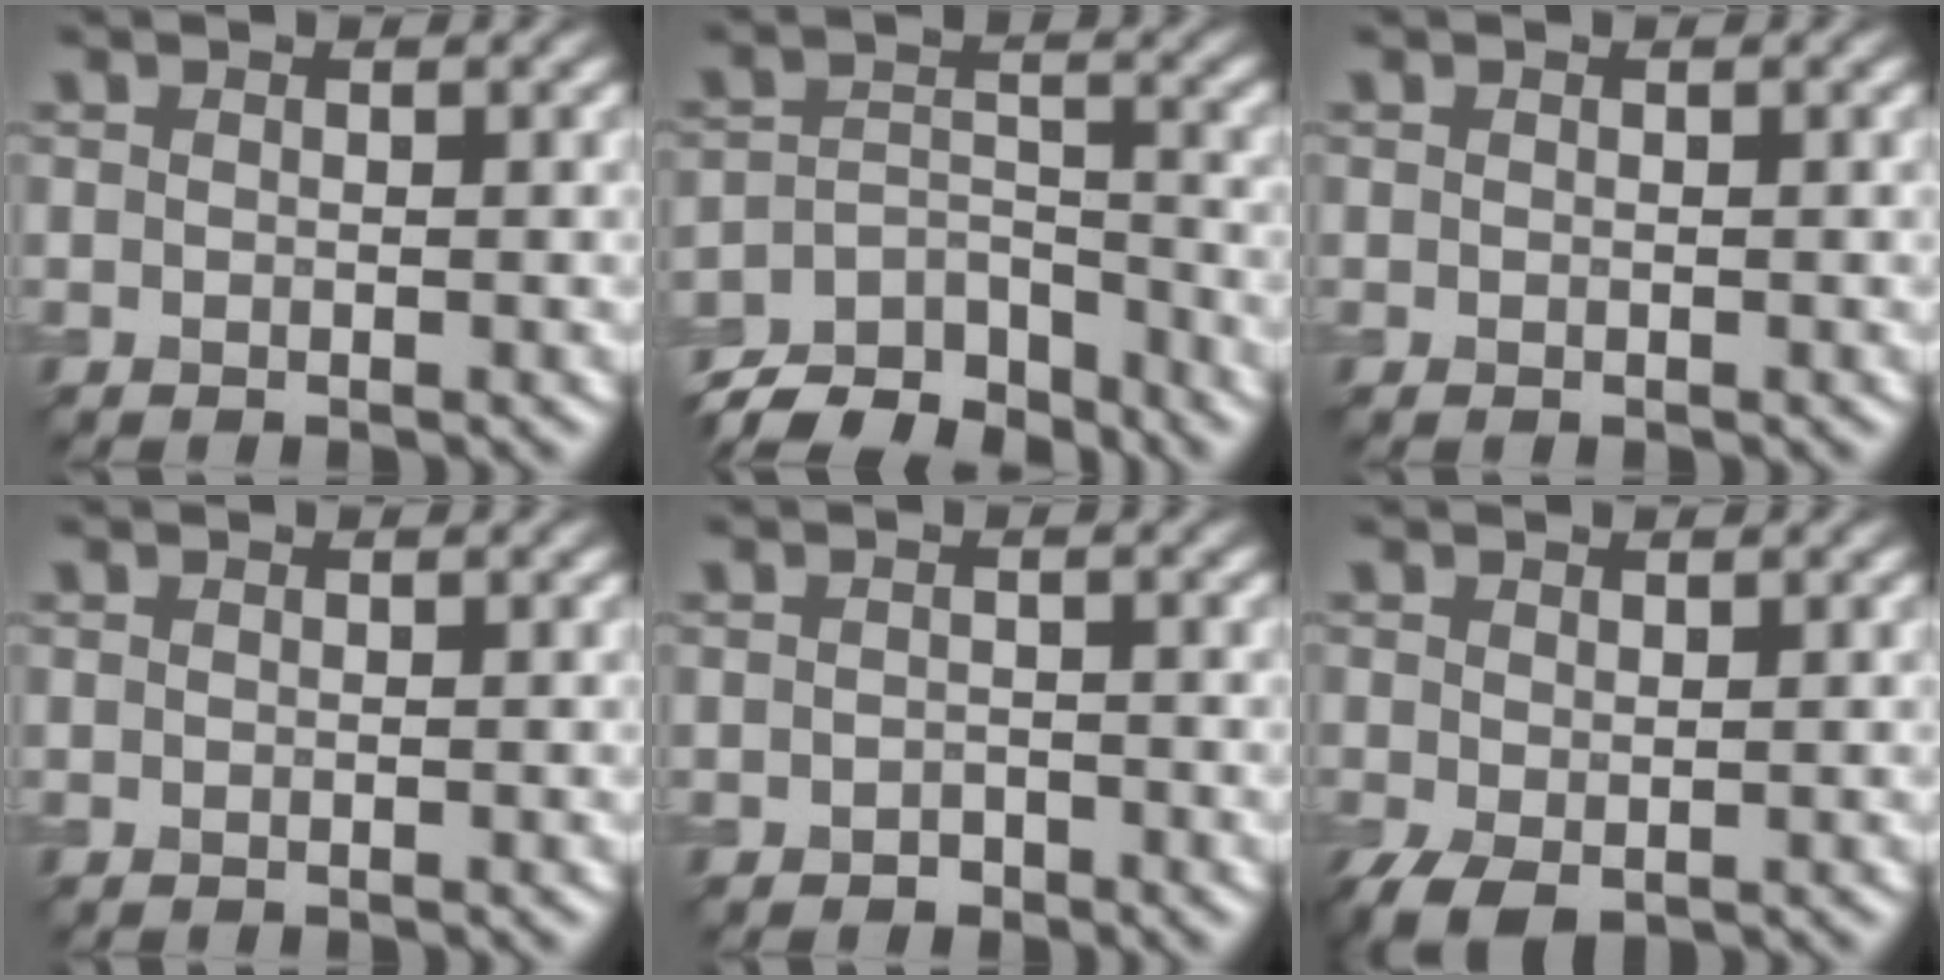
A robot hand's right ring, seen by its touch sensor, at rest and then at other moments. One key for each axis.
{"total": 8.1, "fx": -7.1, "fy": 2.7, "fz": 2.7, "tx": -0.046, "ty": -0.006, "tz": -0.121}
{"total": 0.0}
{"total": 0.0}
{"total": 0.9, "fx": -0.6, "fy": 0.6, "fz": 0.3, "tx": -0.003, "ty": -0.001, "tz": -0.009}
{"total": 2.3, "fx": -0.7, "fy": 1.4, "fz": 1.7, "tx": -0.045, "ty": -0.012, "tz": -0.011}